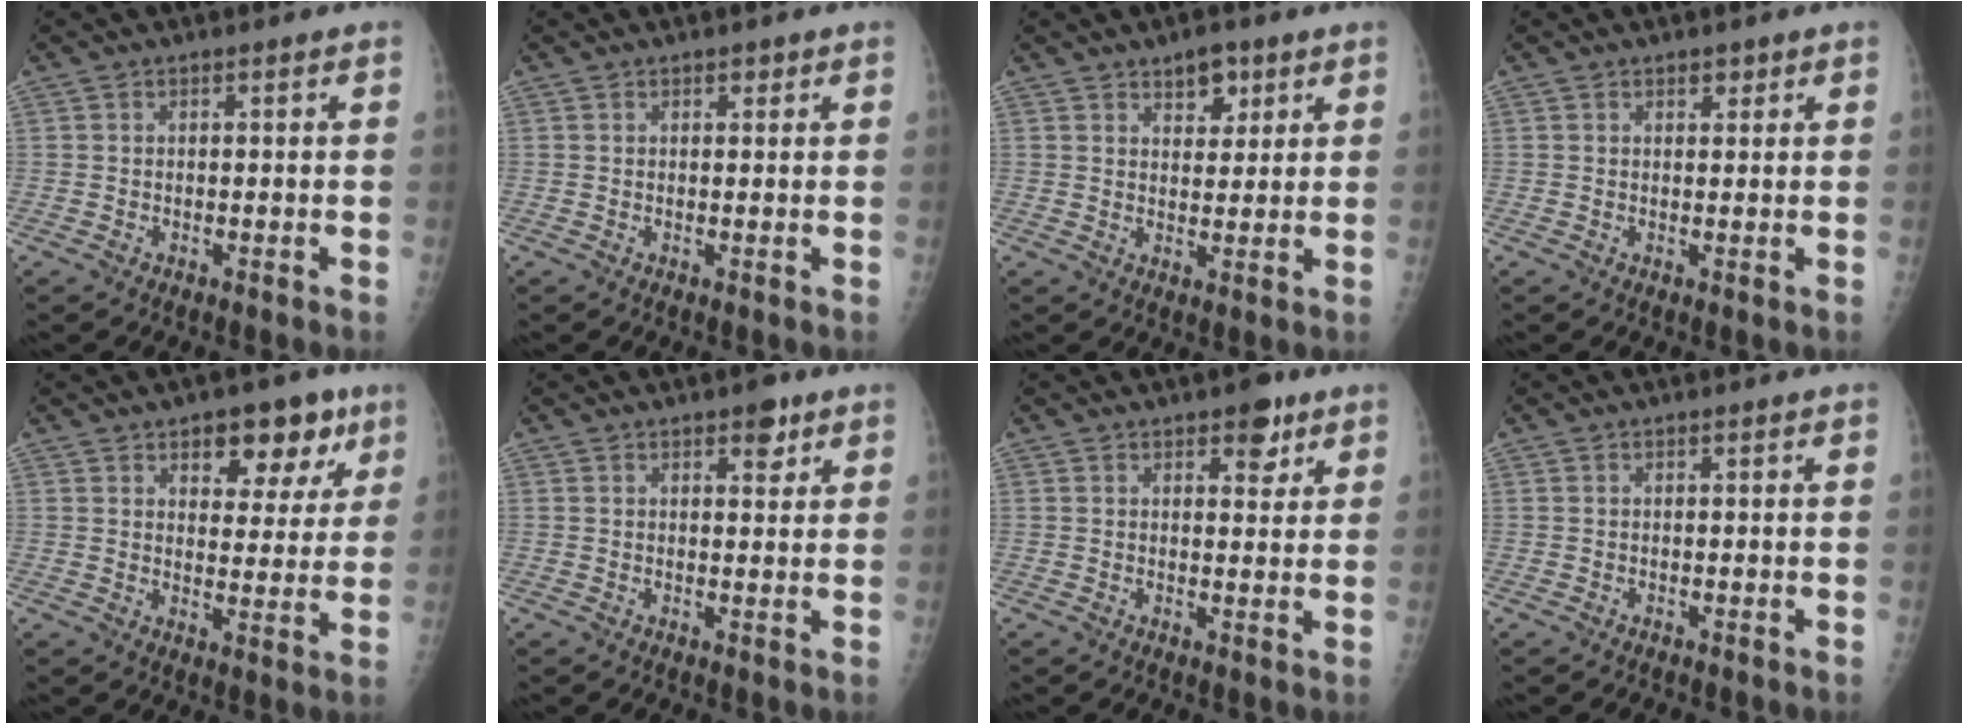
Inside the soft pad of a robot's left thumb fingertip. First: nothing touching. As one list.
[{"total": 1.0, "force": [0.7, 0.6, 0.4], "torque": [0.003, -0.003, 0.007]}, {"total": 5.1, "force": [3.0, 3.0, 2.9], "torque": [-0.016, -0.015, 0.044]}, {"total": 1.4, "force": [1.0, 0.9, 0.6], "torque": [0.004, -0.005, 0.012]}, {"total": 11.0, "force": [6.2, 6.1, 6.7], "torque": [-0.039, -0.024, 0.082]}, {"total": 3.5, "force": [2.1, 1.8, 2.1], "torque": [-0.009, -0.008, 0.026]}, {"total": 4.8, "force": [2.8, 2.6, 2.8], "torque": [-0.012, -0.012, 0.034]}, {"total": 0.0}]